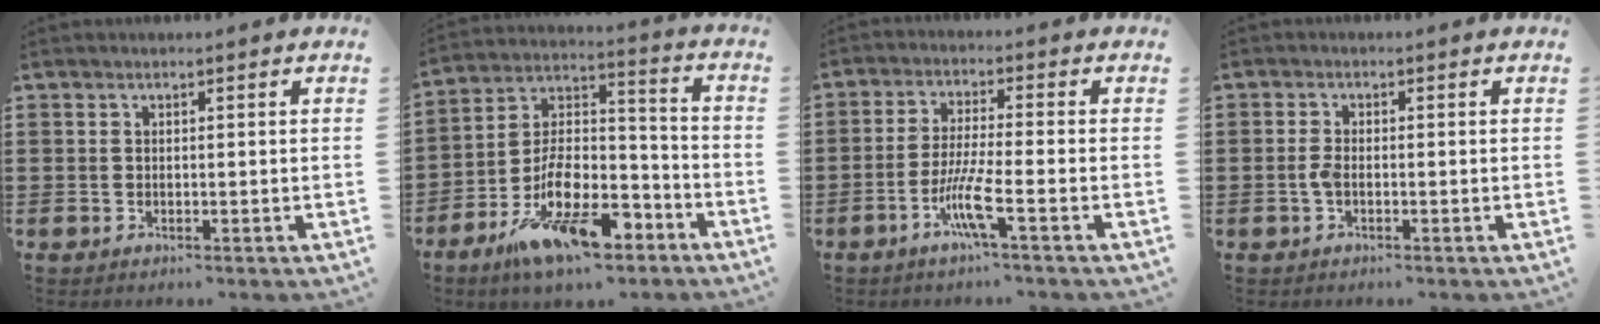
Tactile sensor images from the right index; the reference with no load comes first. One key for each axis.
{"total": 14.1, "fx": -8.8, "fy": 5.6, "fz": 9.5, "tx": -0.188, "ty": 0.026, "tz": -0.160}
{"total": 7.1, "fx": -3.4, "fy": 0.4, "fz": 6.2, "tx": -0.136, "ty": -0.015, "tz": -0.068}
{"total": 1.9, "fx": -0.6, "fy": 0.7, "fz": 1.6, "tx": -0.046, "ty": -0.004, "tz": -0.017}